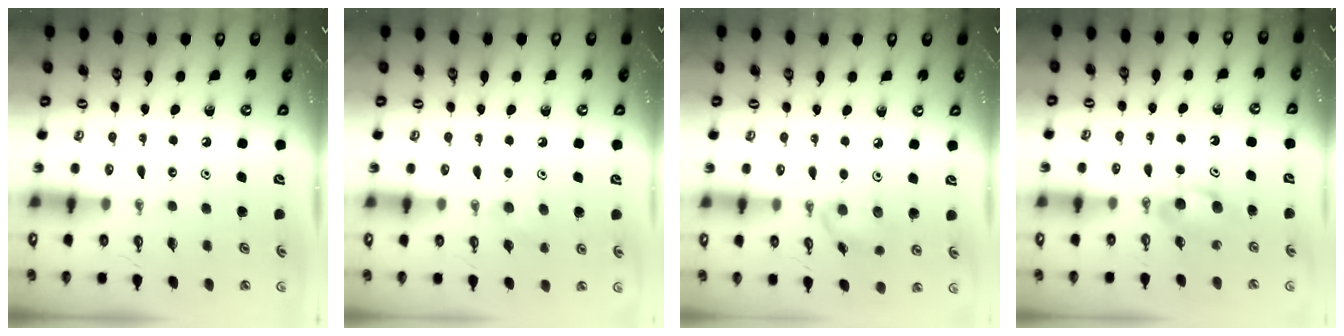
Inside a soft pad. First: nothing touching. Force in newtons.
{"total": 6.9, "press": 5.6, "slide": 4.0}
{"total": 7.3, "press": 7.1, "slide": 1.2}
{"total": 4.9, "press": 4.8, "slide": 0.8}